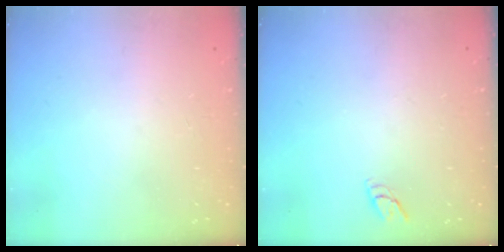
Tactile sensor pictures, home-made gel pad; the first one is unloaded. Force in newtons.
{"total": 4.8, "press": 4.7, "slide": 0.4}